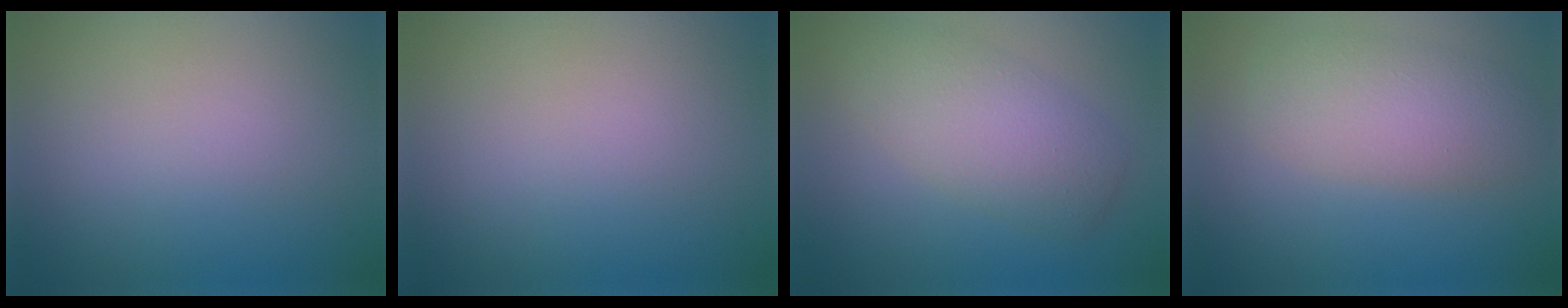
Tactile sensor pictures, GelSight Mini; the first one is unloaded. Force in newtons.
{"total": 0.0}
{"total": 5.0, "press": 5.0, "slide": 0.2}
{"total": 4.6, "press": 4.6, "slide": 0.3}